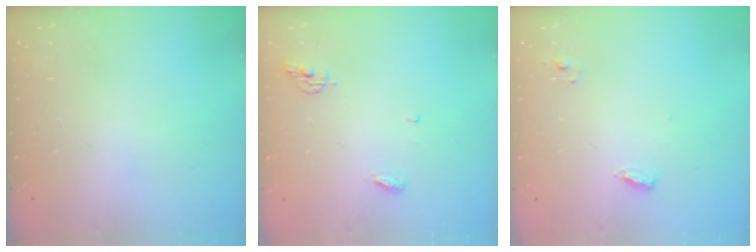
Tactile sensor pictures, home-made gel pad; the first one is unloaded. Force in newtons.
{"total": 4.7, "press": 4.7, "slide": 0.4}
{"total": 5.9, "press": 5.9, "slide": 0.3}